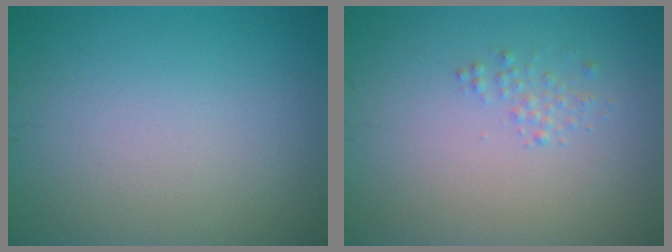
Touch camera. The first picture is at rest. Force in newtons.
{"total": 0.9, "press": 0.9, "slide": 0.0}